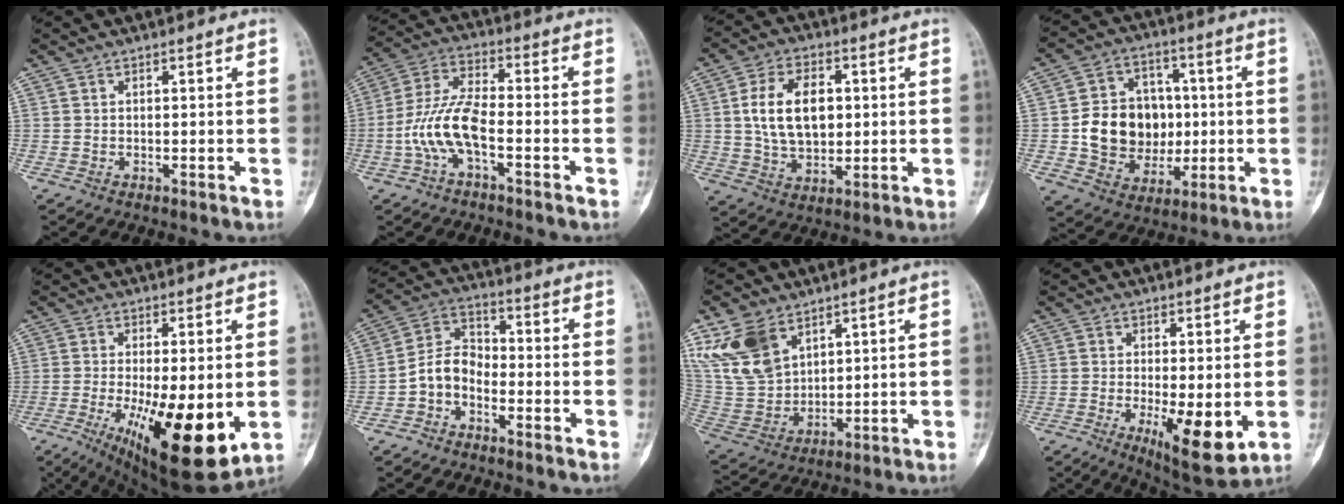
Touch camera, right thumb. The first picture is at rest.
{"total": 10.0, "force": [-3.3, 3.8, 8.7], "torque": [-0.192, 0.039, -0.068]}
{"total": 12.7, "force": [1.8, 8.0, 9.6], "torque": [-0.148, -0.004, 0.035]}
{"total": 15.2, "force": [-0.3, 12.7, 8.3], "torque": [-0.093, 0.018, 0.007]}
{"total": 18.0, "force": [-4.2, 5.9, 16.4], "torque": [-0.242, -0.030, -0.045]}
{"total": 6.9, "force": [-3.1, 4.8, 3.9], "torque": [-0.065, 0.041, -0.073]}
{"total": 13.7, "force": [7.9, 8.6, 7.2], "torque": [-0.132, -0.026, 0.177]}
{"total": 10.8, "force": [-2.3, 3.5, 10.0], "torque": [-0.146, -0.026, -0.028]}